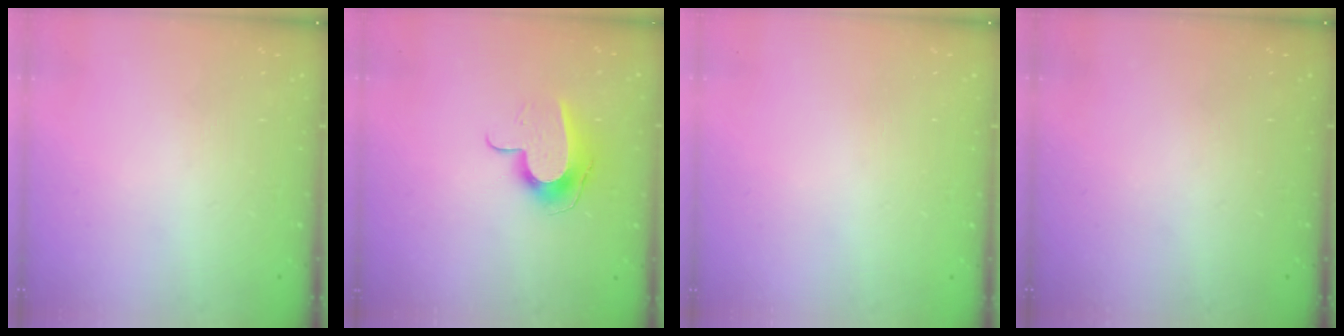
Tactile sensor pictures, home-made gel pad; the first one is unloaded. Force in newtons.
{"total": 9.9, "press": 9.9, "slide": 0.4}
{"total": 0.8, "press": 0.8, "slide": 0.1}
{"total": 0.0}